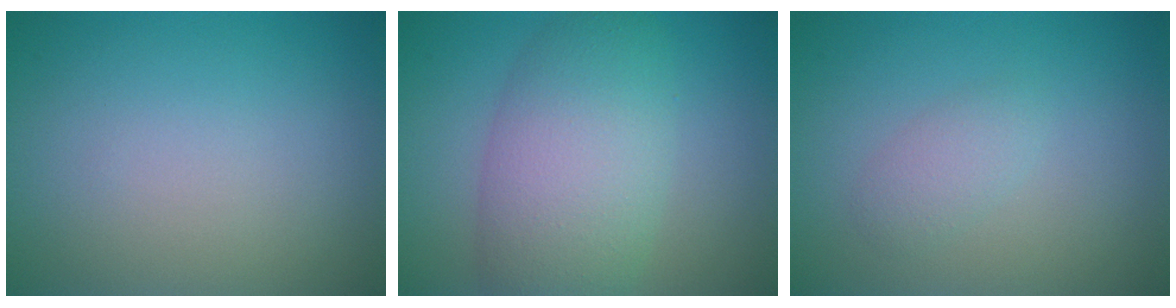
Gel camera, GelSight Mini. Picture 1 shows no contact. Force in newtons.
{"total": 7.5, "press": 7.5, "slide": 0.4}
{"total": 1.5, "press": 1.5, "slide": 0.0}